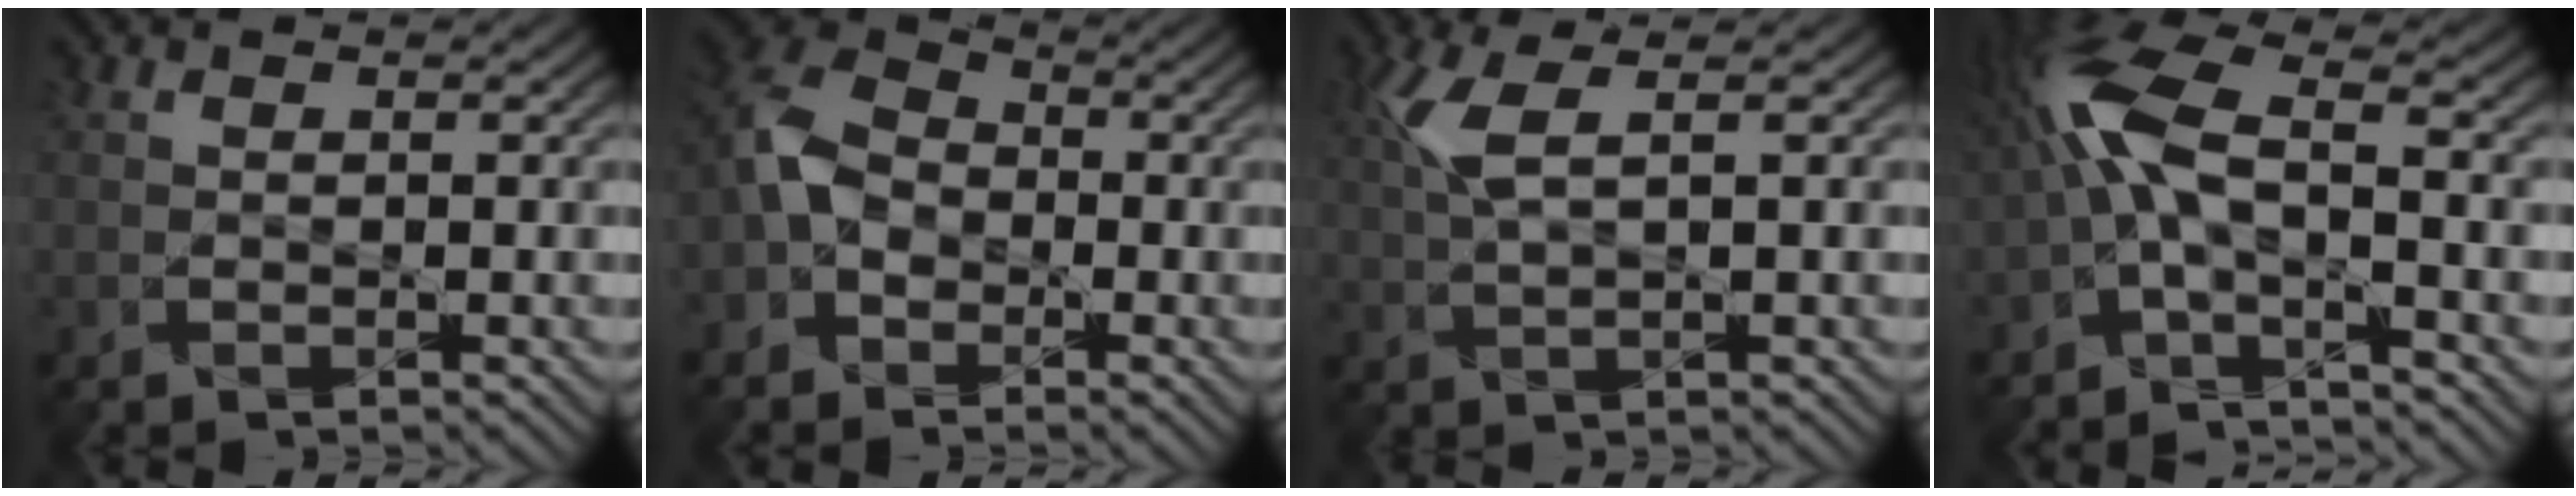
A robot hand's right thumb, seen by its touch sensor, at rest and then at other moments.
{"total": 6.7, "force": [-2.5, 4.7, 4.1], "torque": [-0.114, 0.004, -0.068]}
{"total": 4.1, "force": [1.6, 0.1, 3.7], "torque": [-0.103, 0.012, 0.037]}
{"total": 9.5, "force": [-1.9, 2.9, 8.8], "torque": [-0.216, 0.018, -0.052]}